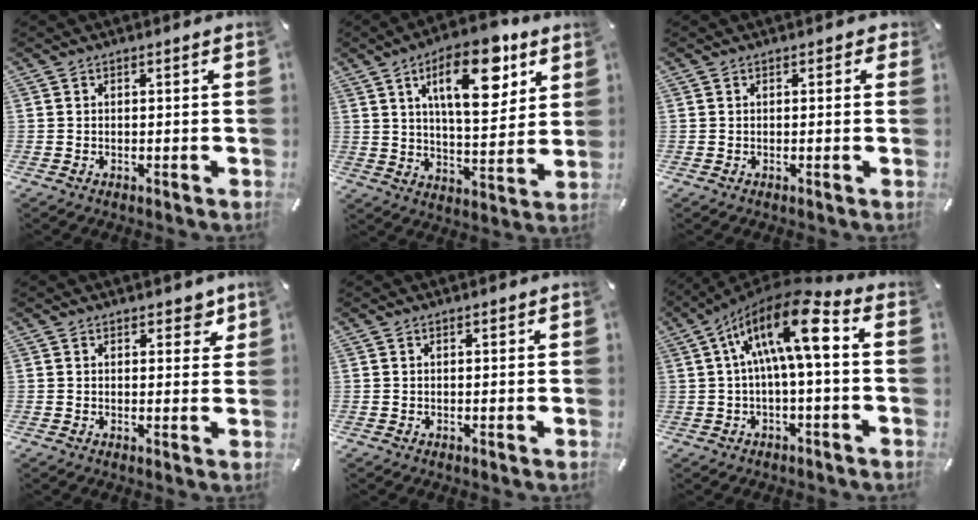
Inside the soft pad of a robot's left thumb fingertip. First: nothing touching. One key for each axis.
{"total": 17.7, "fx": 8.6, "fy": 7.9, "fz": 13.3, "tx": -0.200, "ty": -0.024, "tz": 0.137}
{"total": 0.7, "fx": 0.1, "fy": 0.6, "fz": 0.3, "tx": 0.003, "ty": 0.002, "tz": 0.000}
{"total": 4.2, "fx": 2.8, "fy": 2.6, "fz": 1.8, "tx": 0.005, "ty": -0.016, "tz": 0.040}
{"total": 0.7, "fx": 0.4, "fy": 0.5, "fz": 0.3, "tx": -0.006, "ty": 0.002, "tz": 0.008}
{"total": 16.3, "fx": 3.3, "fy": 5.4, "fz": 15.1, "tx": -0.277, "ty": -0.009, "tz": 0.048}